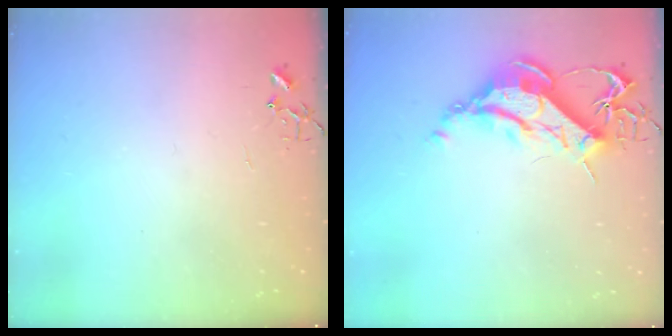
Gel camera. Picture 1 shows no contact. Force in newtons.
{"total": 12.9, "press": 12.9, "slide": 1.2}